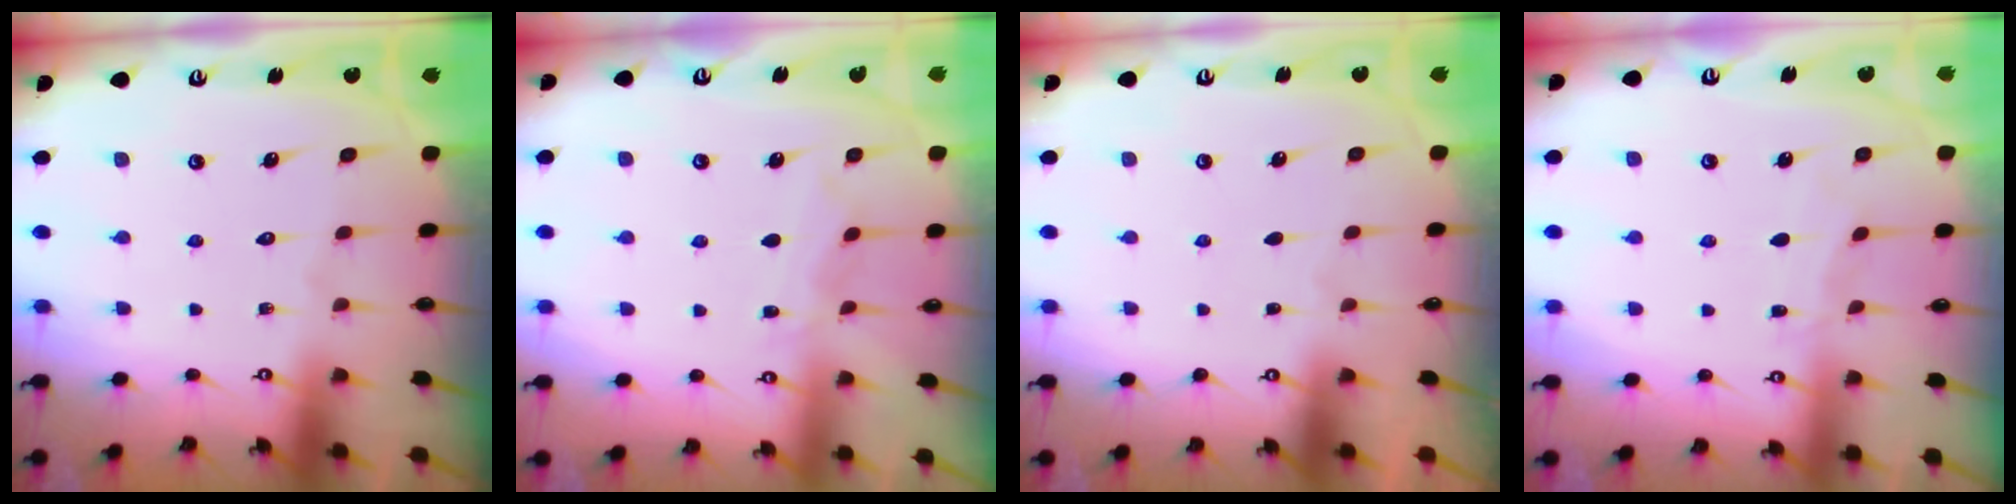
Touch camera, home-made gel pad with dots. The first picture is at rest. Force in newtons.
{"total": 5.5, "press": 5.5, "slide": 0.5}
{"total": 0.9, "press": 0.9, "slide": 0.1}
{"total": 4.4, "press": 4.3, "slide": 0.3}